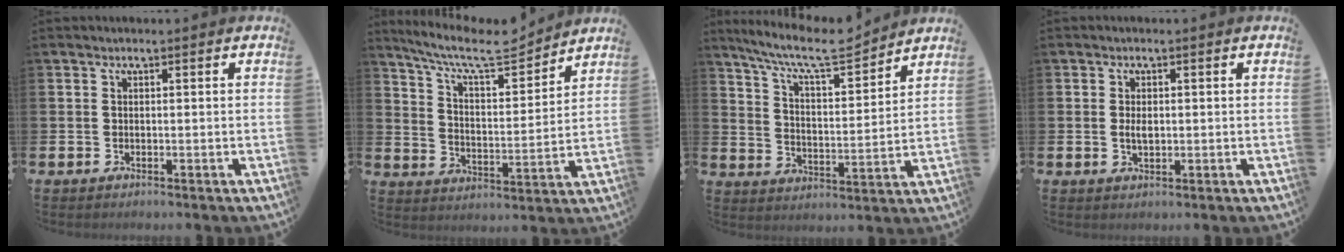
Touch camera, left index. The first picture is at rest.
{"total": 9.4, "force": [8.3, 1.9, 4.0], "torque": [-0.099, -0.050, 0.142]}
{"total": 9.2, "force": [8.3, 1.4, 3.7], "torque": [-0.093, -0.051, 0.144]}
{"total": 1.8, "force": [0.1, 1.0, 1.5], "torque": [-0.021, 0.001, -0.002]}